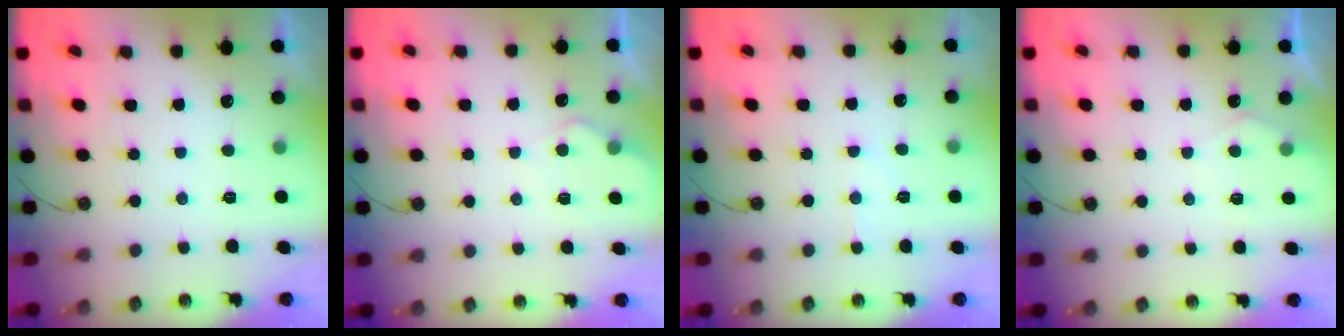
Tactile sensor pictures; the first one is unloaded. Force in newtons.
{"total": 5.7, "press": 5.6, "slide": 0.7}
{"total": 5.5, "press": 5.5, "slide": 0.5}
{"total": 4.0, "press": 4.0, "slide": 0.5}